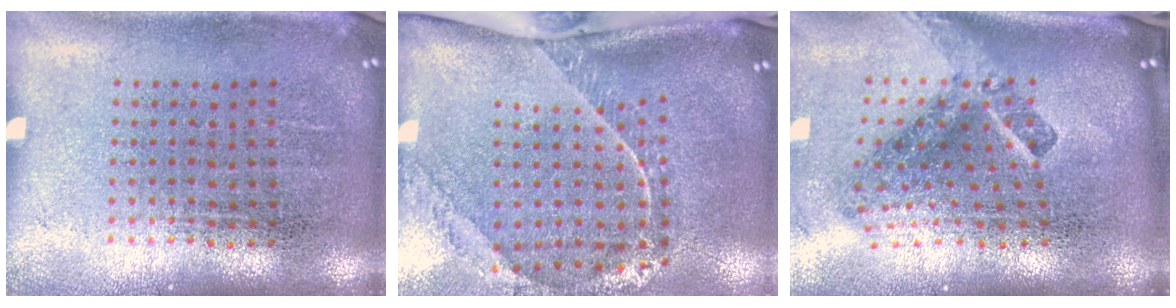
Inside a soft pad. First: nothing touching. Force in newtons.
{"total": 2.4, "press": 1.7, "slide": 1.8}
{"total": 2.9, "press": 1.7, "slide": 2.3}